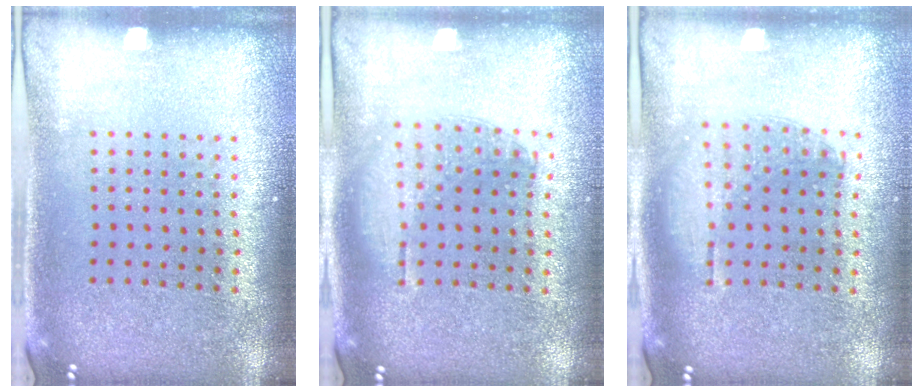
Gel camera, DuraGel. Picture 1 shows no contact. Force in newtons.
{"total": 1.1, "press": 1.0, "slide": 0.4}
{"total": 1.1, "press": 1.0, "slide": 0.4}